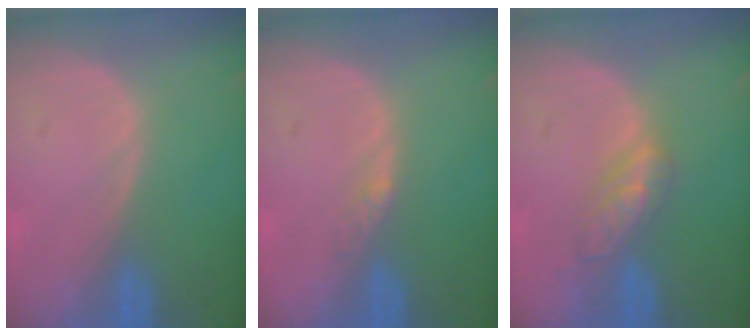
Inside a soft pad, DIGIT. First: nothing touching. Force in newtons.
{"total": 1.8, "press": 1.6, "slide": 1.0}
{"total": 4.6, "press": 4.4, "slide": 1.4}